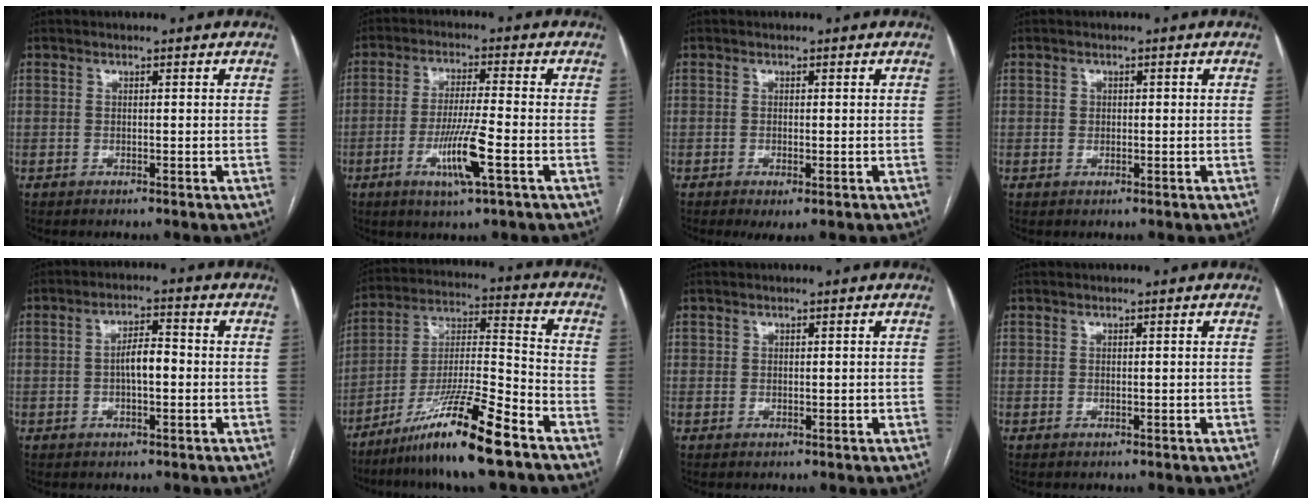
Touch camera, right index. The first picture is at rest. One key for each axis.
{"total": 8.5, "fx": -3.1, "fy": 0.0, "fz": 7.9, "tx": -0.150, "ty": -0.012, "tz": -0.057}
{"total": 2.1, "fx": -0.9, "fy": 0.5, "fz": 1.8, "tx": -0.027, "ty": -0.004, "tz": -0.009}
{"total": 1.2, "fx": 0.1, "fy": 1.0, "fz": 0.5, "tx": -0.009, "ty": 0.005, "tz": 0.002}
{"total": 4.5, "fx": -0.3, "fy": 1.6, "fz": 4.2, "tx": -0.076, "ty": 0.012, "tz": -0.007}
{"total": 15.9, "fx": -10.6, "fy": 0.6, "fz": 11.8, "tx": -0.230, "ty": -0.020, "tz": -0.190}
{"total": 0.7, "fx": 0.4, "fy": 0.6, "fz": 0.1, "tx": 0.008, "ty": 0.000, "tz": 0.005}
{"total": 0.0}